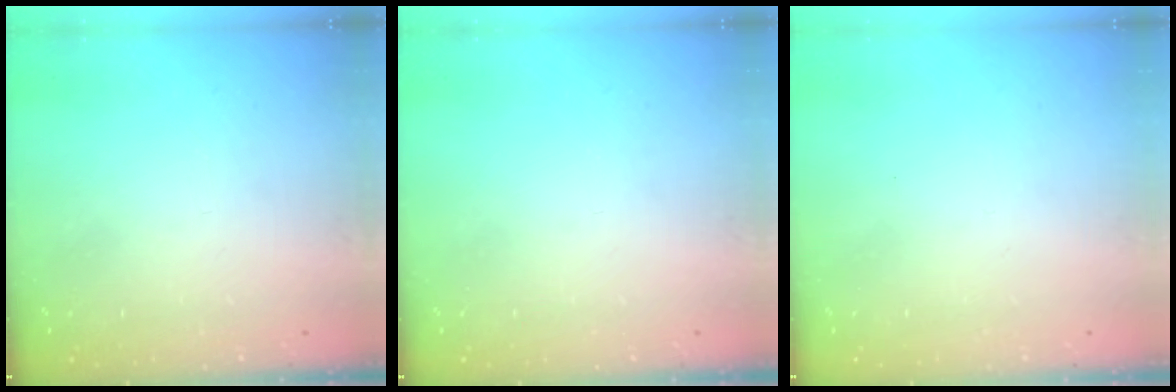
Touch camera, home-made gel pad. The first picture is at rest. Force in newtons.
{"total": 0.0}
{"total": 1.7, "press": 1.6, "slide": 0.1}